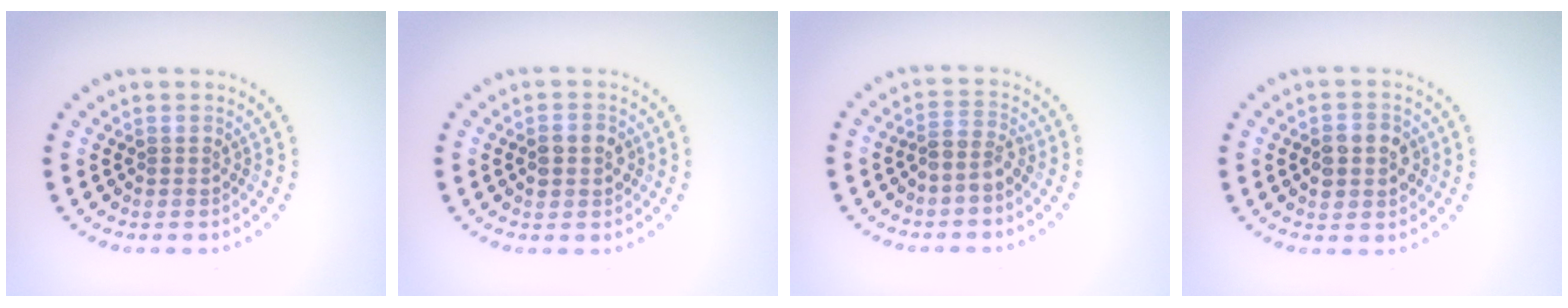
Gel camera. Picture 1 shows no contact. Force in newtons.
{"total": 2.6, "press": 2.6, "slide": 0.1}
{"total": 2.2, "press": 1.6, "slide": 1.5}
{"total": 3.1, "press": 3.1, "slide": 0.2}